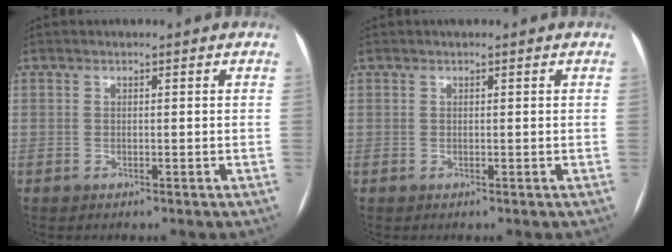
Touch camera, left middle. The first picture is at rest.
{"total": 0.8, "force": [0.6, 0.2, 0.5], "torque": [-0.014, 0.019, 0.011]}